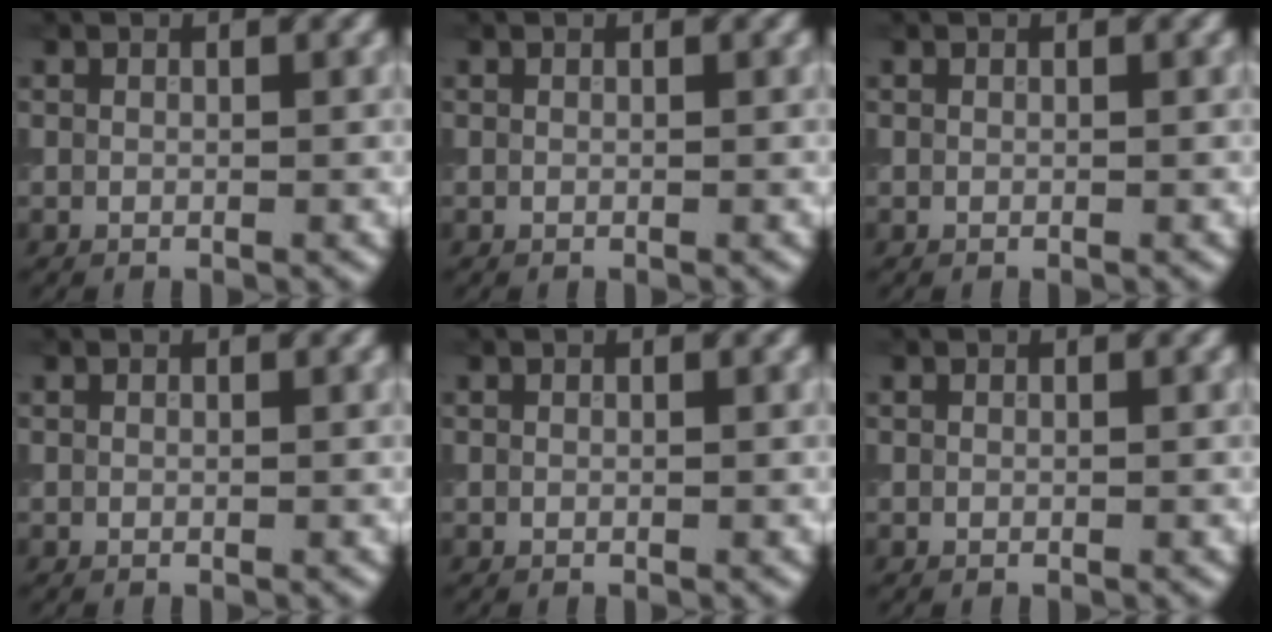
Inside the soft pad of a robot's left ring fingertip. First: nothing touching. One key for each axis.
{"total": 0.0}
{"total": 0.0}
{"total": 0.0}
{"total": 0.0}
{"total": 0.0}